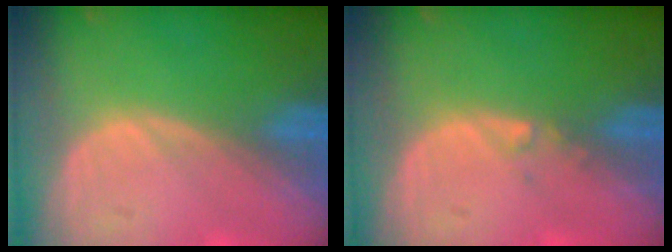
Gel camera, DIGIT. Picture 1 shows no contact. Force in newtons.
{"total": 0.7, "press": 0.6, "slide": 0.4}